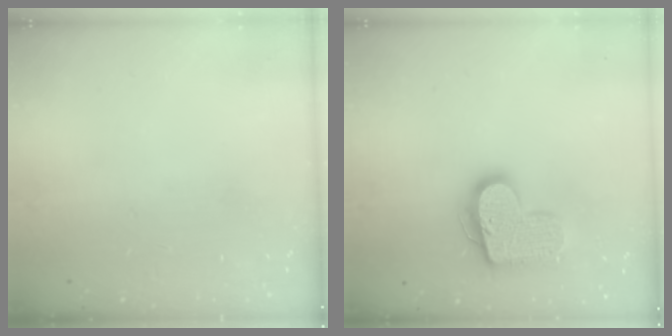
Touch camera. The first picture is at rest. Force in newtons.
{"total": 15.7, "press": 15.6, "slide": 0.9}